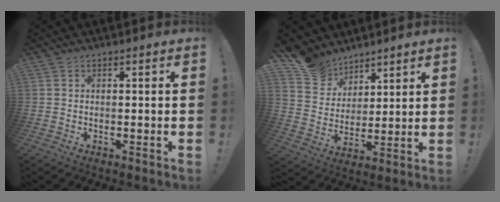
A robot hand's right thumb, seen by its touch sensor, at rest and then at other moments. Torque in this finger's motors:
{"motor_torque": [-0.56, 1.31, 0.13, 0.00, 0.00]}